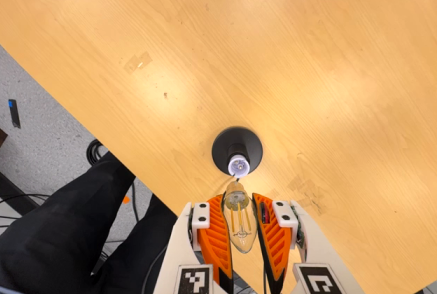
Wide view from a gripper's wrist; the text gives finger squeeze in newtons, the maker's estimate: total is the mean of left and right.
{"total": 24.0, "left": 26.9, "right": 21.0}